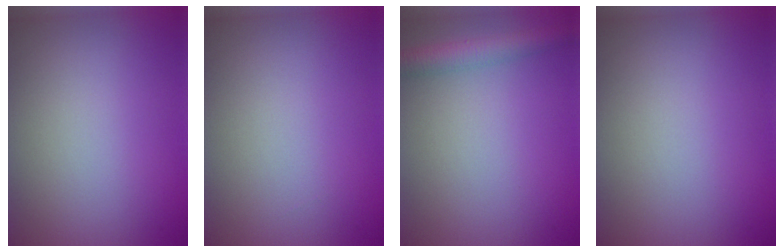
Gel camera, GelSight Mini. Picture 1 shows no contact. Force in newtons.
{"total": 0.0}
{"total": 3.4, "press": 3.4, "slide": 0.0}
{"total": 0.0}